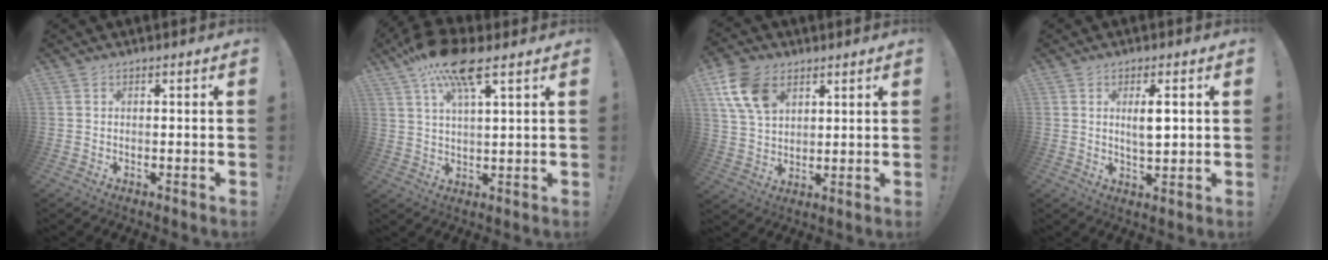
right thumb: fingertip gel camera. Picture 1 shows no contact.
{"total": 12.8, "force": [8.0, 3.4, 9.4], "torque": [-0.172, -0.032, 0.138]}
{"total": 12.6, "force": [6.1, 8.4, 7.2], "torque": [-0.131, -0.016, 0.120]}
{"total": 5.4, "force": [1.3, 1.7, 5.0], "torque": [-0.078, -0.008, 0.017]}